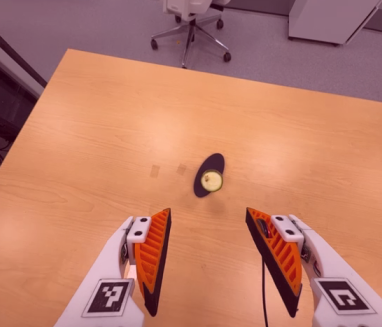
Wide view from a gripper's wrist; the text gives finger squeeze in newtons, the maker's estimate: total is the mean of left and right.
{"total": 0.0}